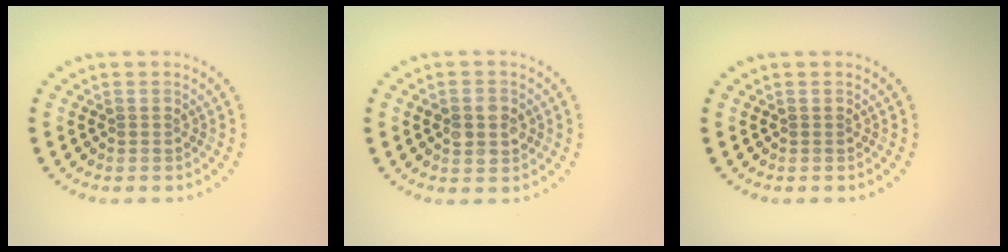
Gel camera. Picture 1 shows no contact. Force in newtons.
{"total": 2.8, "press": 2.8, "slide": 0.1}
{"total": 0.0}